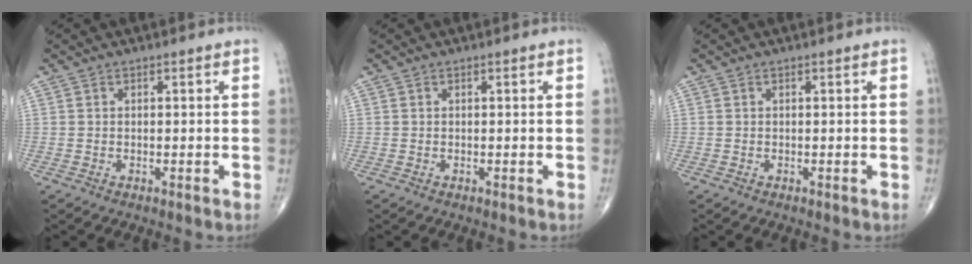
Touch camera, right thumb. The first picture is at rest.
{"total": 0.0}
{"total": 0.0}